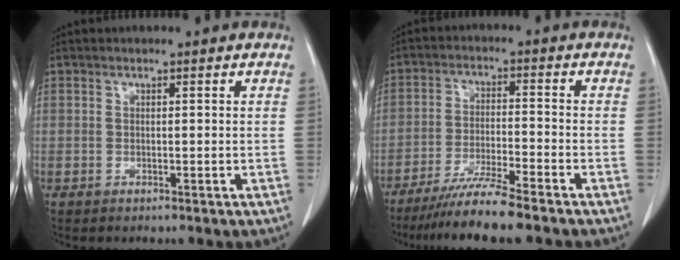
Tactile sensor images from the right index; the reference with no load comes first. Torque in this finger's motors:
{"motor_torque": [0.01, -0.08, 0.02, -0.04]}